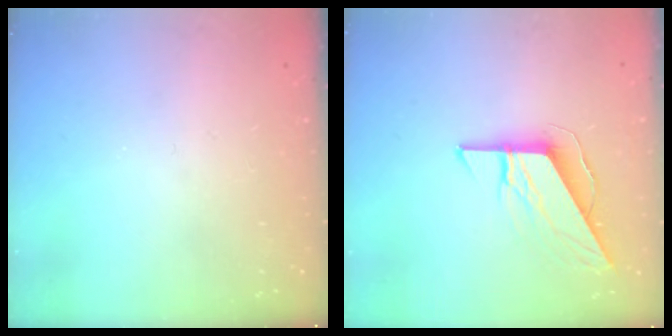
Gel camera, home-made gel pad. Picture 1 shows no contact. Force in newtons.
{"total": 8.8, "press": 8.8, "slide": 0.5}